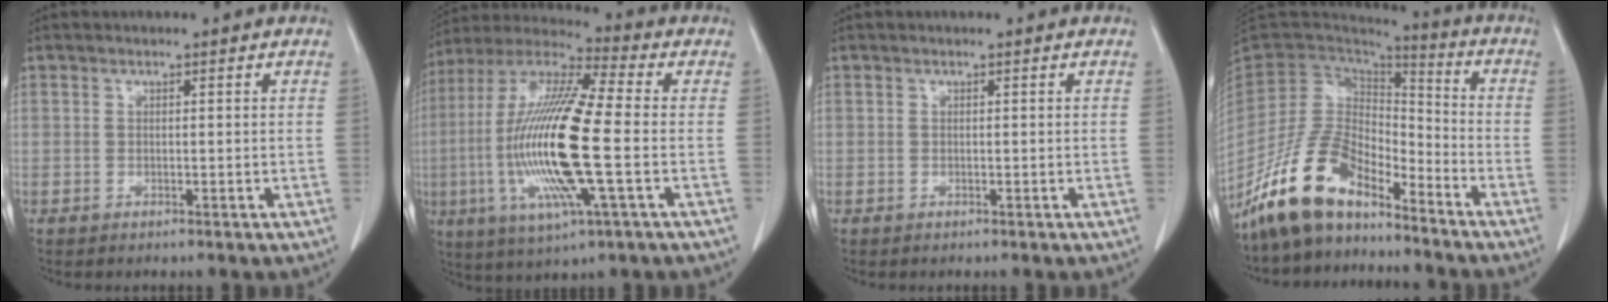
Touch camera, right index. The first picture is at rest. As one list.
[{"total": 20.1, "force": [-3.0, 2.1, 19.8], "torque": [-0.418, -0.012, -0.059]}, {"total": 0.0}, {"total": 13.0, "force": [-10.3, 5.0, 6.2], "torque": [-0.123, 0.026, -0.196]}]